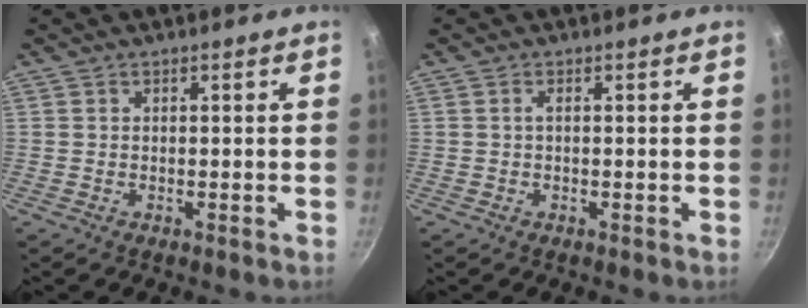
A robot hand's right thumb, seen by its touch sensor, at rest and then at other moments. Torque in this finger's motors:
{"motor_torque": [0.26, -0.27, 0.11, 0.19, 0.01]}